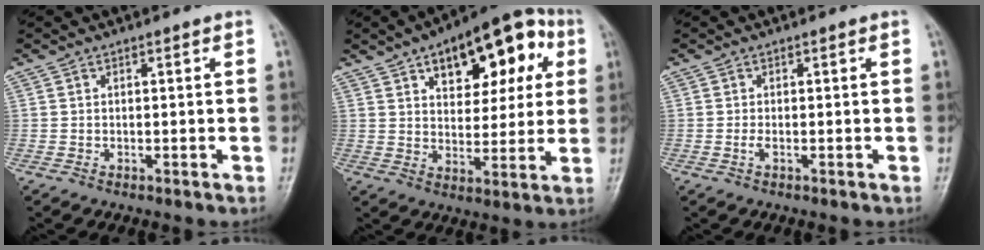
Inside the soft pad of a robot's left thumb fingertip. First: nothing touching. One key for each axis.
{"total": 18.7, "fx": 7.6, "fy": 9.8, "fz": 14.1, "tx": -0.142, "ty": 0.000, "tz": 0.106}
{"total": 1.2, "fx": -0.2, "fy": 0.4, "fz": 1.1, "tx": -0.026, "ty": 0.005, "tz": -0.005}